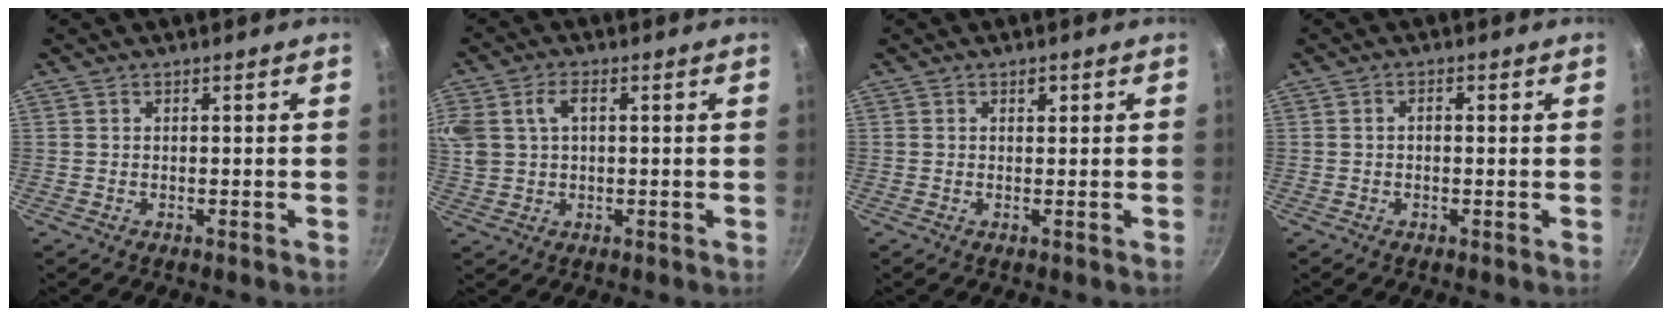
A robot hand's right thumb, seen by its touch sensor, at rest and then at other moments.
{"total": 12.1, "force": [3.4, 8.8, 7.6], "torque": [-0.175, 0.026, 0.067]}
{"total": 1.2, "force": [0.6, 0.6, 0.9], "torque": [-0.008, -0.002, 0.009]}
{"total": 1.4, "force": [0.1, 0.8, 1.1], "torque": [-0.023, 0.007, 0.002]}